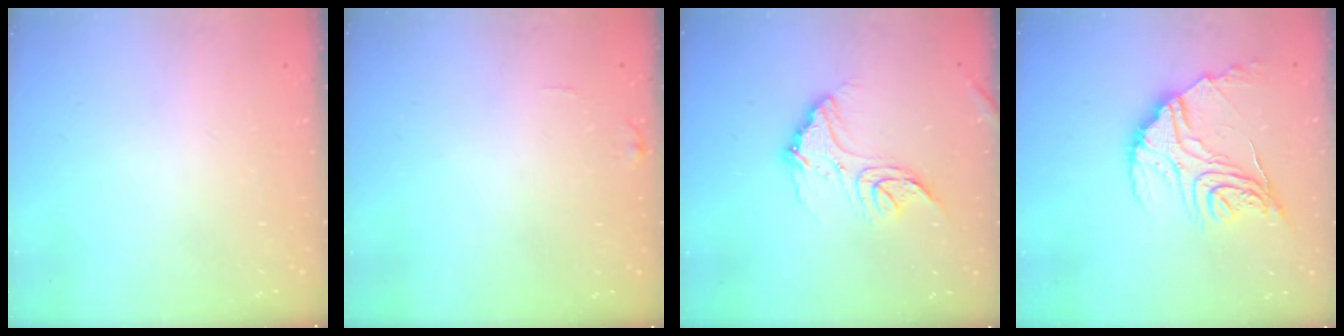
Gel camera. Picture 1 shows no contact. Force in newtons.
{"total": 5.1, "press": 5.1, "slide": 0.3}
{"total": 13.8, "press": 13.8, "slide": 0.9}
{"total": 17.5, "press": 17.5, "slide": 1.4}